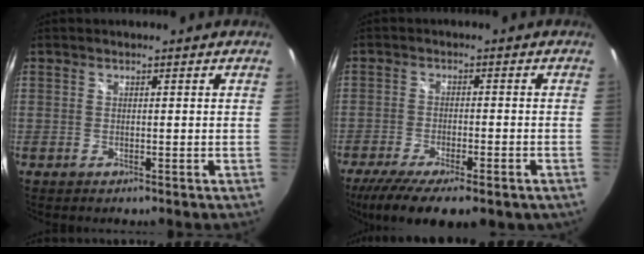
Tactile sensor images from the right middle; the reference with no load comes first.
{"total": 14.3, "force": [-10.0, 4.3, 9.2], "torque": [-0.187, -0.054, -0.153]}